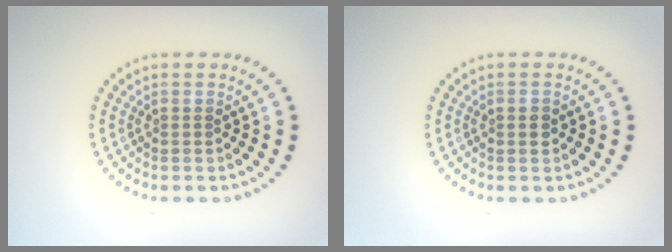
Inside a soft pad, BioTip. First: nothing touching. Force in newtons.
{"total": 1.2, "press": 1.2, "slide": 0.1}